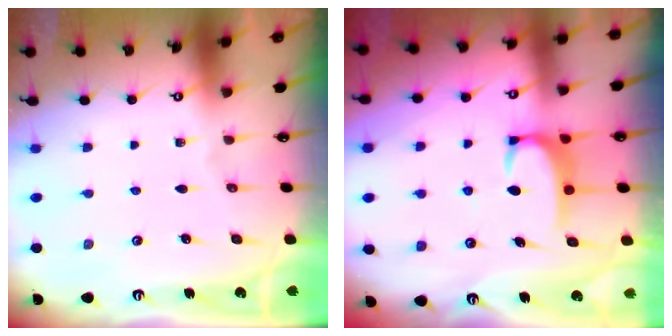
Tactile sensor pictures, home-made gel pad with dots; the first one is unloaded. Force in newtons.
{"total": 2.9, "press": 2.9, "slide": 0.5}